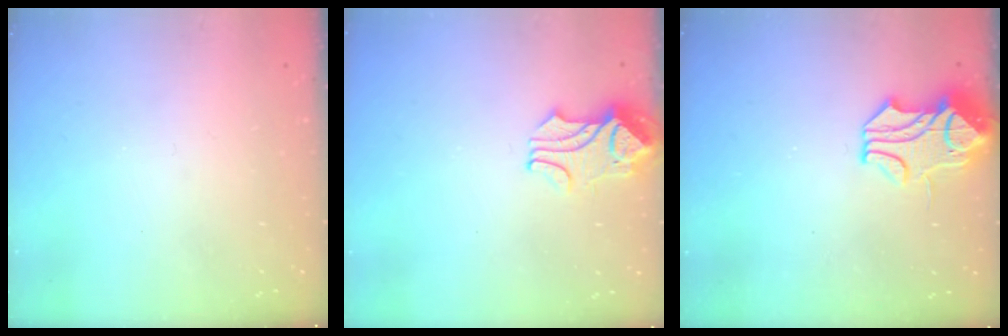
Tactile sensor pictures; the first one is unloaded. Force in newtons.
{"total": 2.3, "press": 2.2, "slide": 0.7}
{"total": 2.0, "press": 1.2, "slide": 1.5}